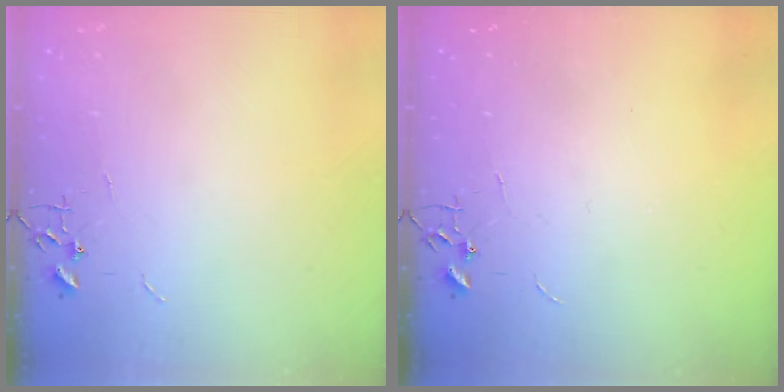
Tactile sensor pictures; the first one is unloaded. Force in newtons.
{"total": 0.0}